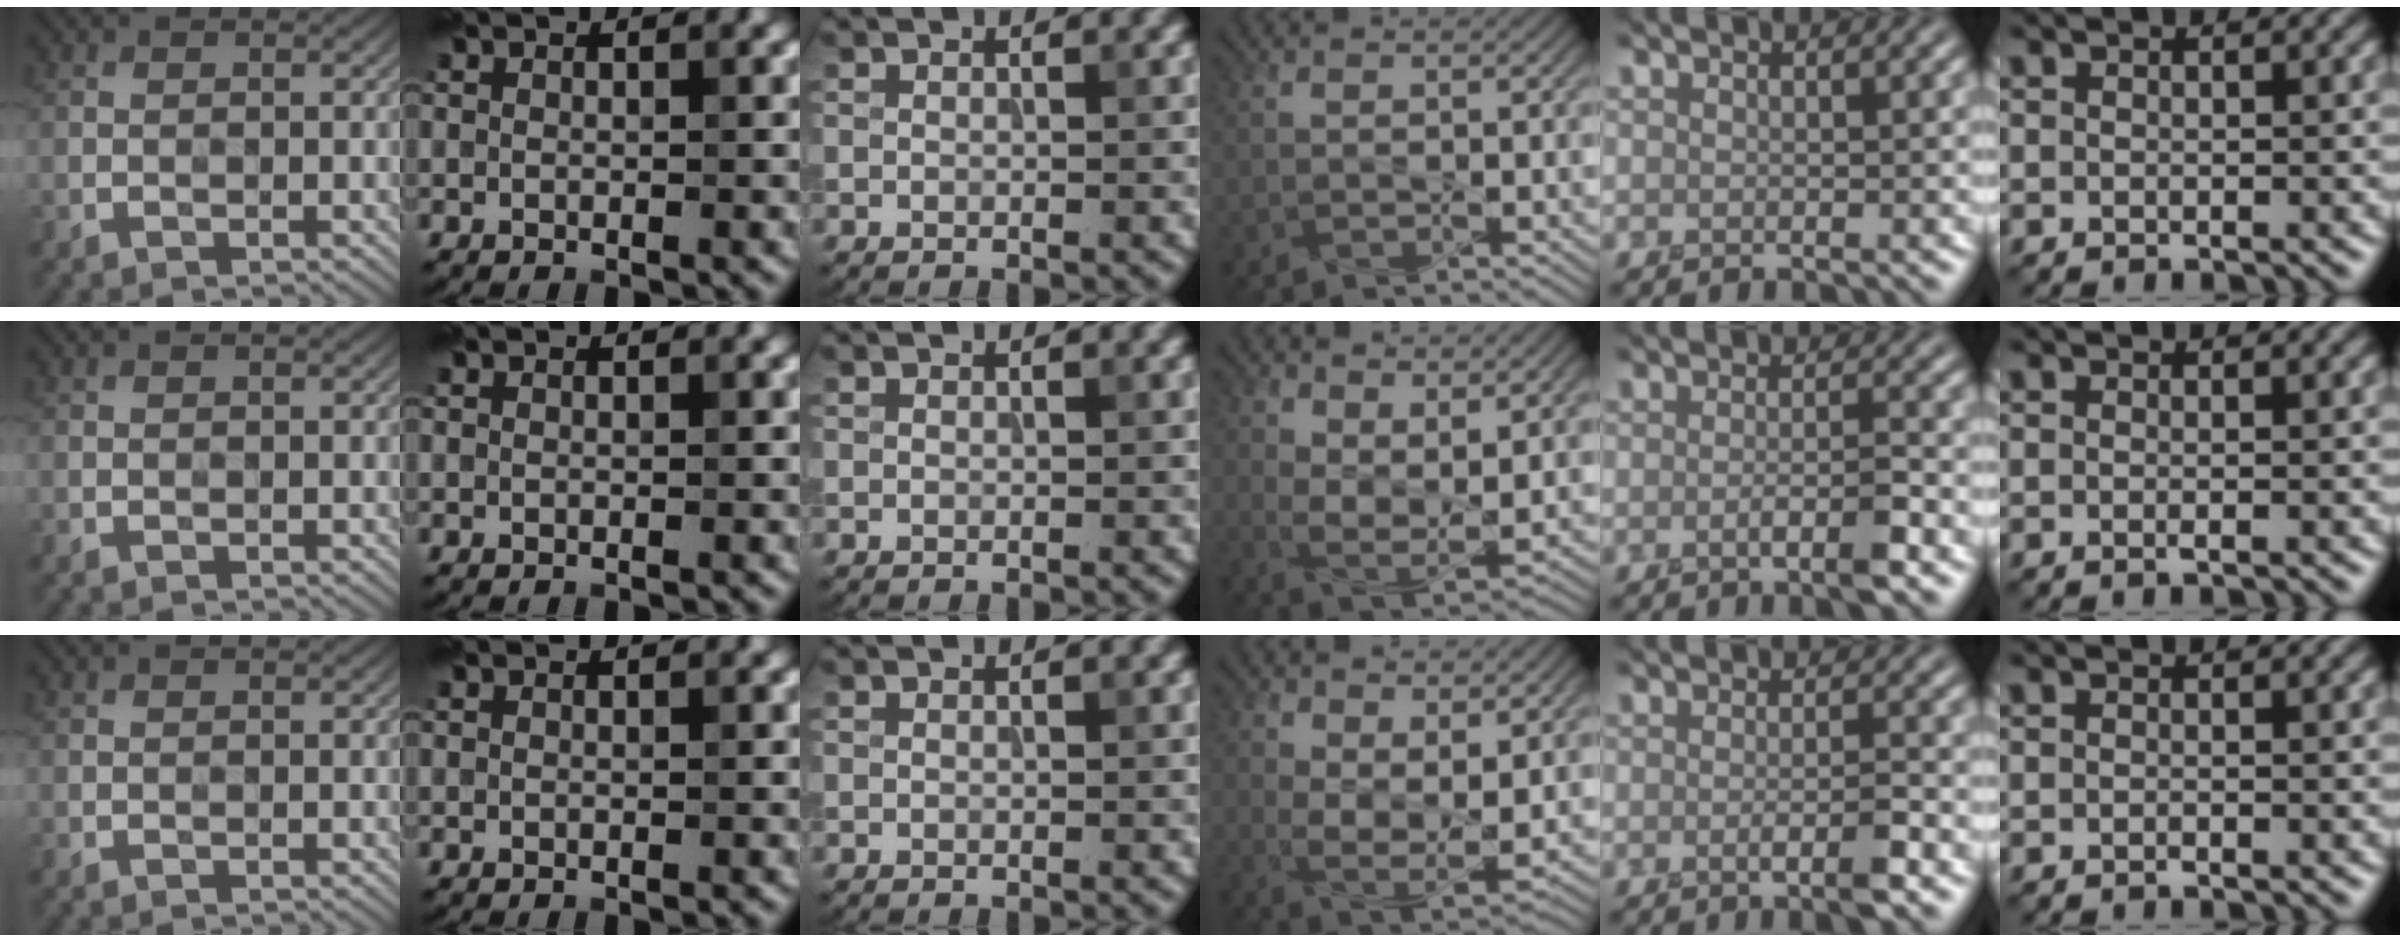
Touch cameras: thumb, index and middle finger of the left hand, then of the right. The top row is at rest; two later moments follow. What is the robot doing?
{"motion": "squeeze", "object": "air blower"}